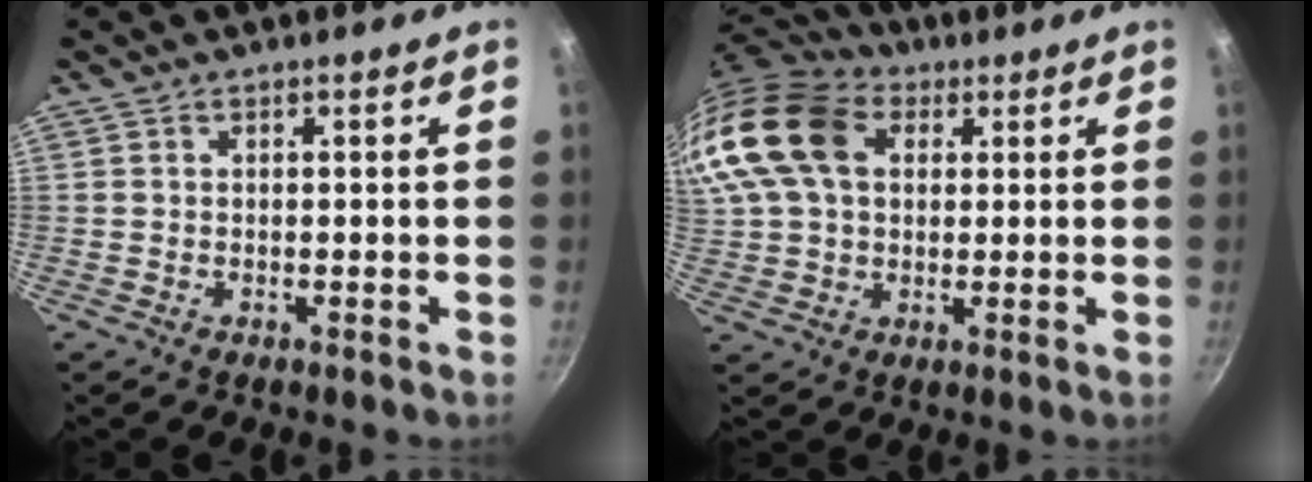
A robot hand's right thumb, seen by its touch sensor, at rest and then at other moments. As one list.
[{"total": 19.2, "force": [5.5, 13.7, 12.2], "torque": [-0.256, 0.022, 0.088]}]